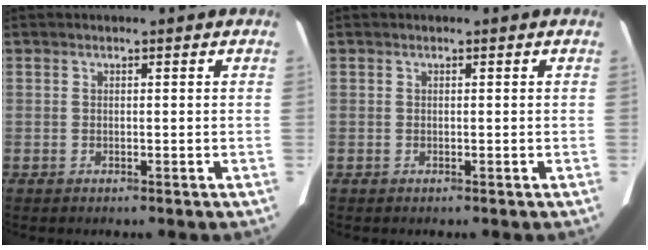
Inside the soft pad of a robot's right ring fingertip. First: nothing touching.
{"total": 0.0}